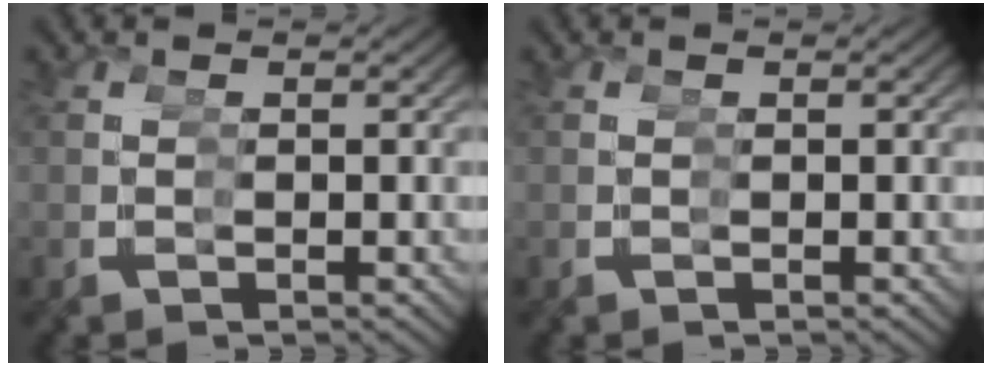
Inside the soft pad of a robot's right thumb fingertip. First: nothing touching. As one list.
[{"total": 0.0}]